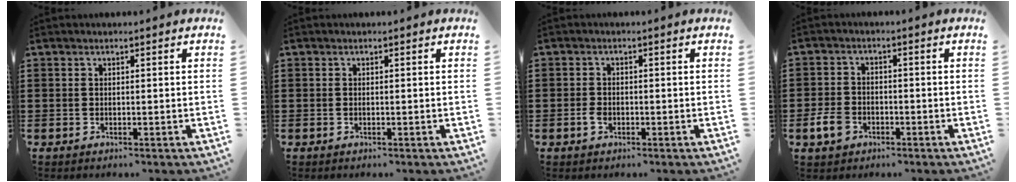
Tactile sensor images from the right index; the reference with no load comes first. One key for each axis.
{"total": 0.0}
{"total": 1.9, "fx": -0.9, "fy": 1.1, "fz": 1.2, "tx": -0.032, "ty": -0.003, "tz": -0.019}
{"total": 4.1, "fx": -1.9, "fy": 2.8, "fz": 2.3, "tx": -0.065, "ty": -0.003, "tz": -0.040}